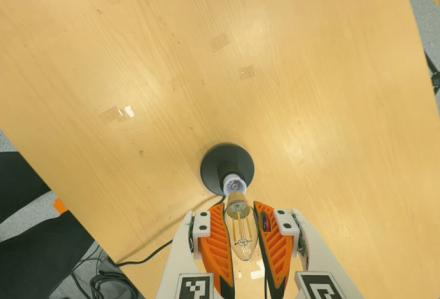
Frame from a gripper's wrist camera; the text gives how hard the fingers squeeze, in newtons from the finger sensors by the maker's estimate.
{"total": 21.7, "left": 24.5, "right": 18.9}